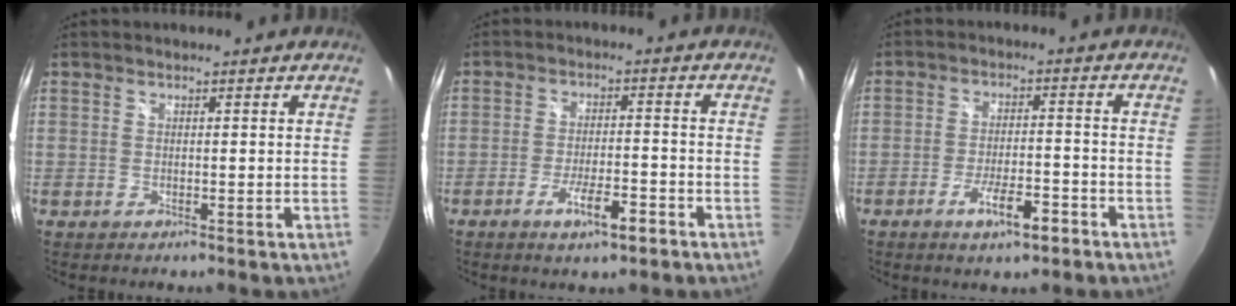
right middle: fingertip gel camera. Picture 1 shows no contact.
{"total": 6.6, "force": [-3.9, 1.5, 5.1], "torque": [-0.101, -0.010, -0.062]}
{"total": 7.0, "force": [-4.2, 1.8, 5.3], "torque": [-0.104, -0.008, -0.065]}